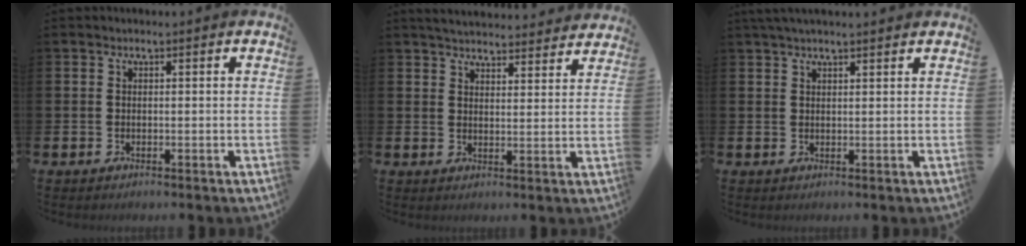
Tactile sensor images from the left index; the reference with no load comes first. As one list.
[{"total": 4.6, "force": [4.5, 0.6, 0.4], "torque": [-0.016, -0.030, 0.079]}, {"total": 2.2, "force": [2.0, 0.2, 1.0], "torque": [-0.018, 0.000, 0.035]}]